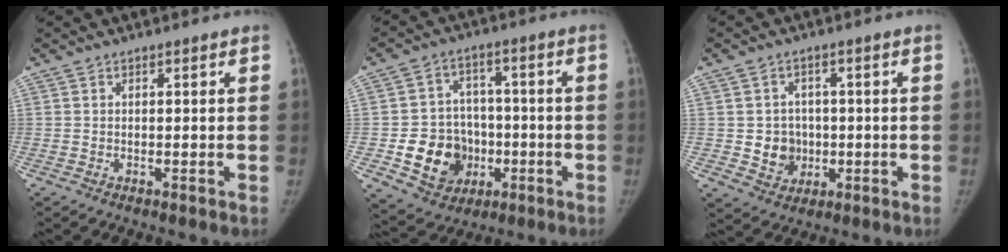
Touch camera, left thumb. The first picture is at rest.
{"total": 13.0, "force": [-3.5, 10.9, 6.3], "torque": [-0.057, 0.022, -0.046]}
{"total": 6.5, "force": [-0.5, 6.0, 2.4], "torque": [-0.007, 0.008, 0.000]}